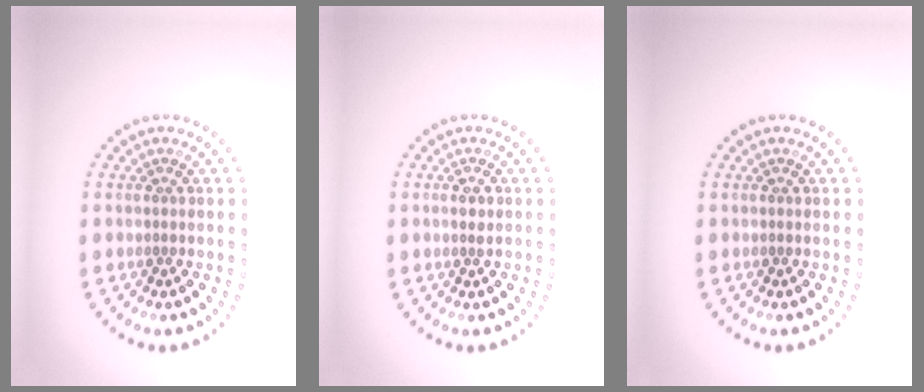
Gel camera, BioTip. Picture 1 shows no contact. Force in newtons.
{"total": 0.6, "press": 0.6, "slide": 0.1}
{"total": 0.0}